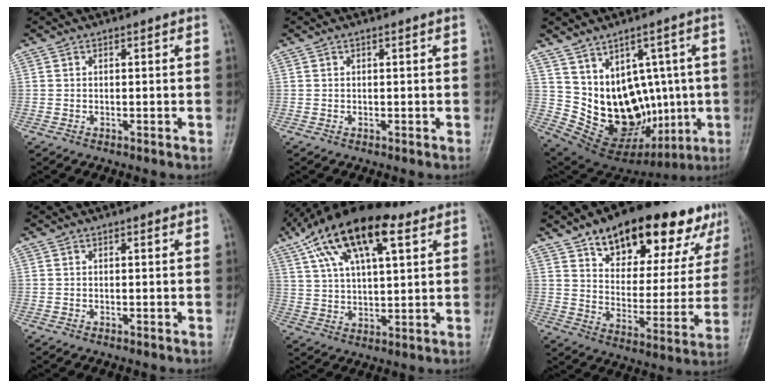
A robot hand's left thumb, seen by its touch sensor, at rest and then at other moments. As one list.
[{"total": 0.0}, {"total": 16.9, "force": [-0.1, 12.2, 11.6], "torque": [-0.144, 0.001, 0.043]}, {"total": 0.9, "force": [0.6, 0.2, 0.6], "torque": [-0.008, -0.002, 0.008]}, {"total": 19.0, "force": [10.1, 7.8, 14.0], "torque": [-0.241, -0.004, 0.179]}, {"total": 24.4, "force": [15.7, 11.4, 14.8], "torque": [-0.158, -0.037, 0.232]}]